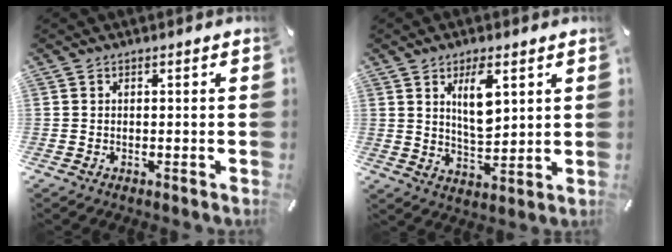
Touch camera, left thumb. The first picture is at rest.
{"total": 8.5, "force": [3.8, 3.5, 6.7], "torque": [-0.115, -0.016, 0.059]}